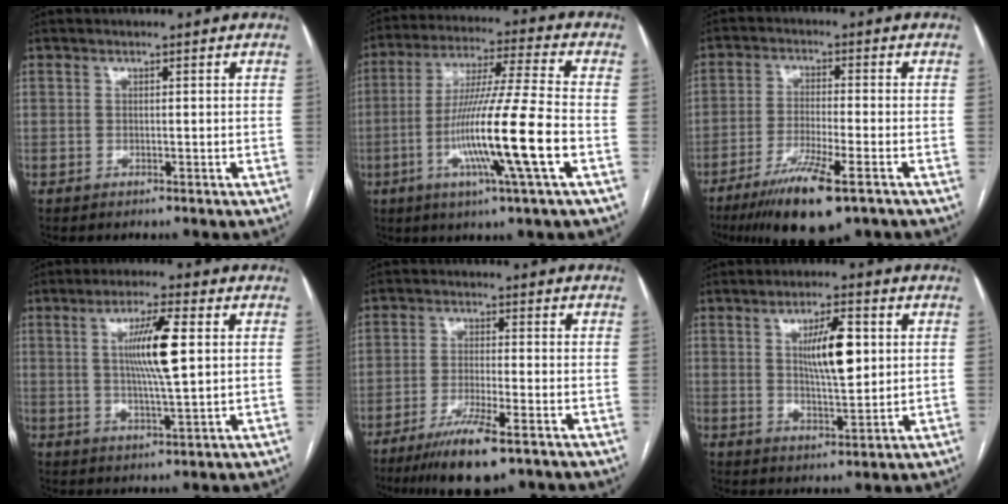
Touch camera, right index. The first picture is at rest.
{"total": 16.1, "force": [-4.5, -1.0, 15.4], "torque": [-0.294, -0.014, -0.088]}
{"total": 10.9, "force": [-6.7, 1.2, 8.5], "torque": [-0.155, -0.027, -0.111]}
{"total": 9.1, "force": [1.8, 0.5, 8.9], "torque": [-0.164, -0.002, 0.031]}
{"total": 9.1, "force": [-5.9, 1.0, 6.8], "torque": [-0.120, -0.022, -0.098]}
{"total": 8.5, "force": [2.0, 2.0, 8.1], "torque": [-0.136, 0.001, 0.037]}